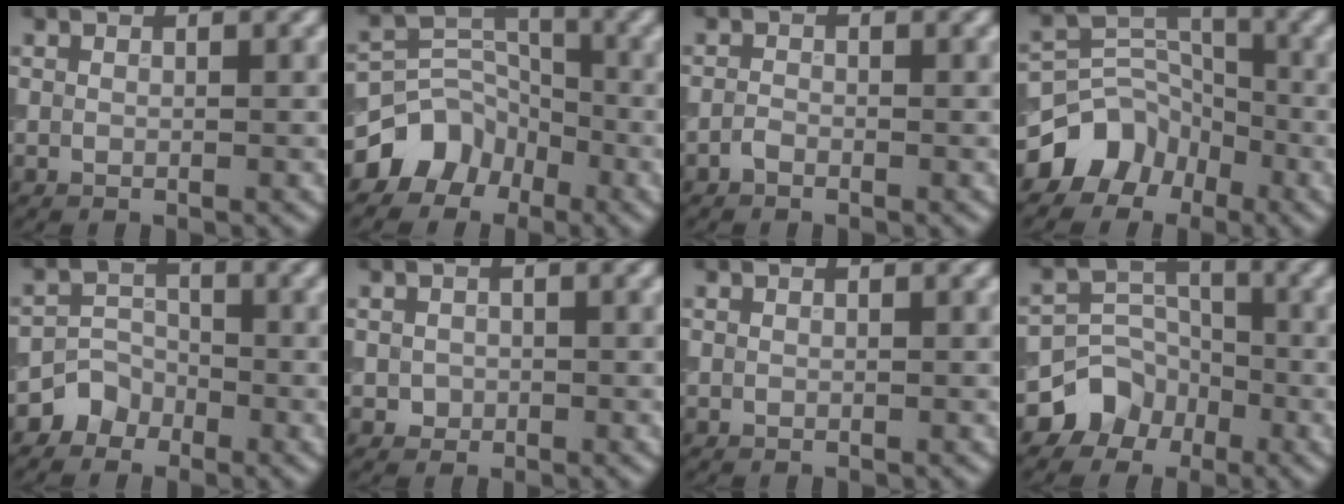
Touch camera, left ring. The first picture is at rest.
{"total": 5.1, "force": [-3.2, 3.7, 1.4], "torque": [-0.012, 0.003, -0.063]}
{"total": 0.7, "force": [-0.6, 0.2, 0.3], "torque": [-0.007, 0.003, -0.014]}
{"total": 5.7, "force": [-3.4, 4.2, 1.8], "torque": [-0.016, 0.004, -0.066]}
{"total": 2.3, "force": [-1.6, 1.7, 0.1], "torque": [0.007, 0.013, -0.033]}
{"total": 1.0, "force": [-0.1, 1.0, 0.2], "torque": [0.004, 0.000, -0.005]}
{"total": 0.0}
{"total": 4.5, "force": [-2.8, 3.5, 0.8], "torque": [0.008, 0.014, -0.050]}